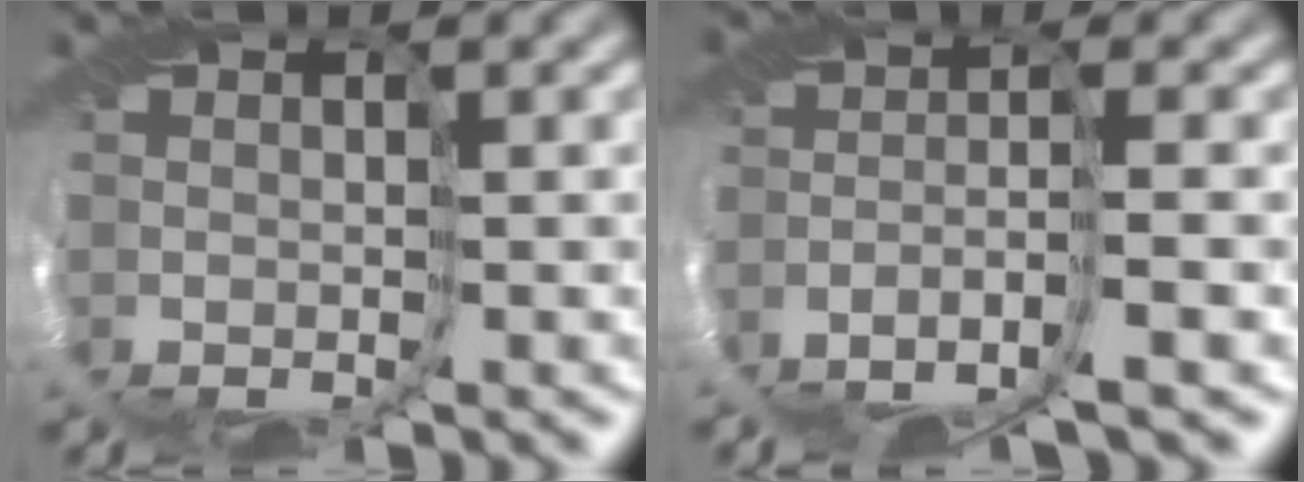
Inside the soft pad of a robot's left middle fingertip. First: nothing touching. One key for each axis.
{"total": 3.6, "fx": -3.1, "fy": -0.6, "fz": 1.6, "tx": -0.036, "ty": 0.007, "tz": -0.073}